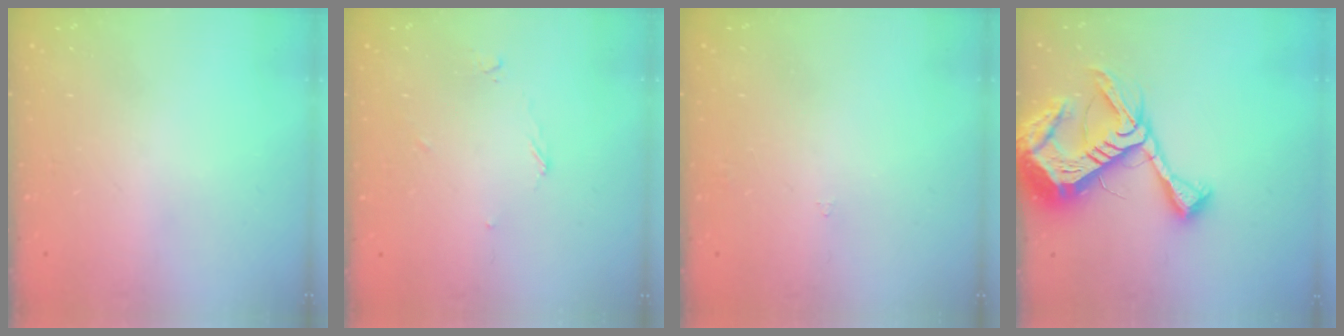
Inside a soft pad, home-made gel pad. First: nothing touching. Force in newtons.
{"total": 3.7, "press": 3.7, "slide": 0.5}
{"total": 1.6, "press": 1.5, "slide": 0.4}
{"total": 18.8, "press": 18.7, "slide": 1.9}